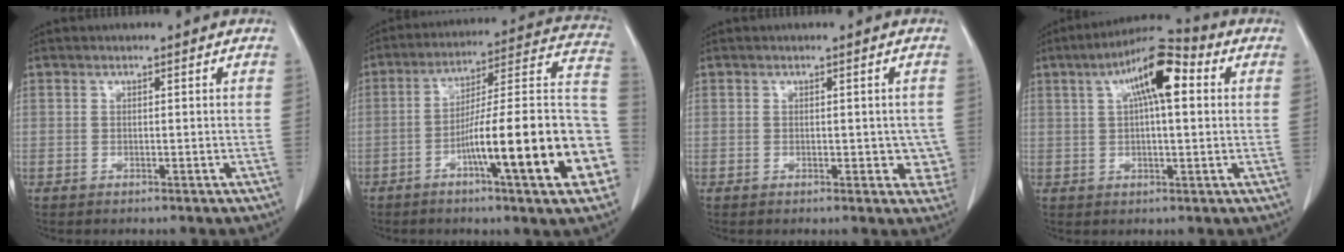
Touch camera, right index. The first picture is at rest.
{"total": 22.1, "force": [-7.2, 2.0, 20.8], "torque": [-0.229, 0.023, -0.104]}
{"total": 3.7, "force": [-0.3, 2.3, 2.9], "torque": [-0.010, 0.003, 0.000]}
{"total": 10.7, "force": [3.3, 2.5, 9.9], "torque": [-0.171, 0.034, 0.049]}